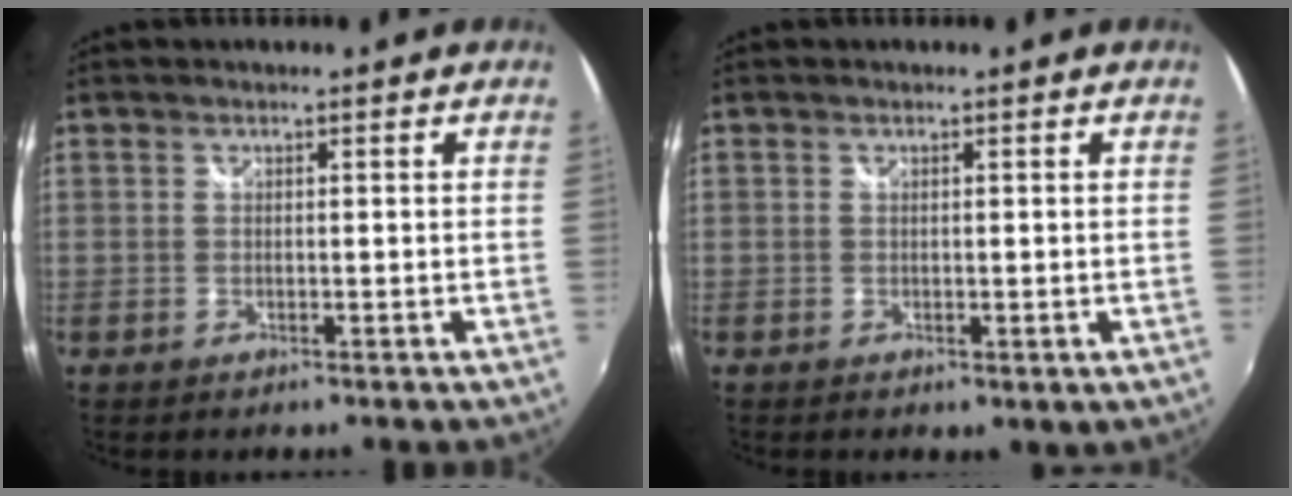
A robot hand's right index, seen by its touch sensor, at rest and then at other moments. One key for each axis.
{"total": 0.8, "fx": 0.1, "fy": 0.5, "fz": 0.7, "tx": -0.009, "ty": -0.003, "tz": 0.002}